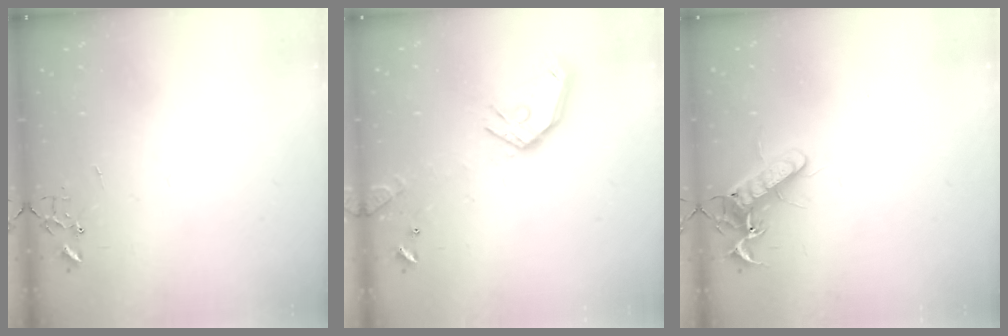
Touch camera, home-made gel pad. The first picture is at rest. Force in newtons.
{"total": 14.4, "press": 14.2, "slide": 2.1}
{"total": 13.6, "press": 13.6, "slide": 1.4}